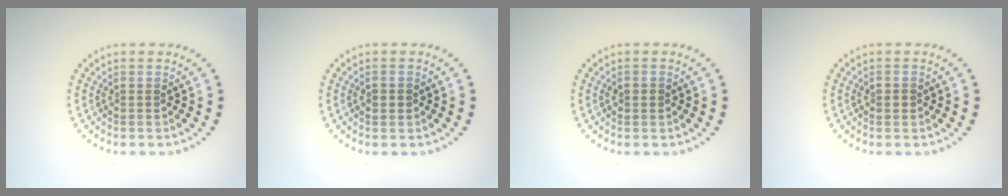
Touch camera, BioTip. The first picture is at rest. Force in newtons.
{"total": 1.5, "press": 1.5, "slide": 0.2}
{"total": 1.3, "press": 1.3, "slide": 0.1}
{"total": 1.3, "press": 1.3, "slide": 0.1}